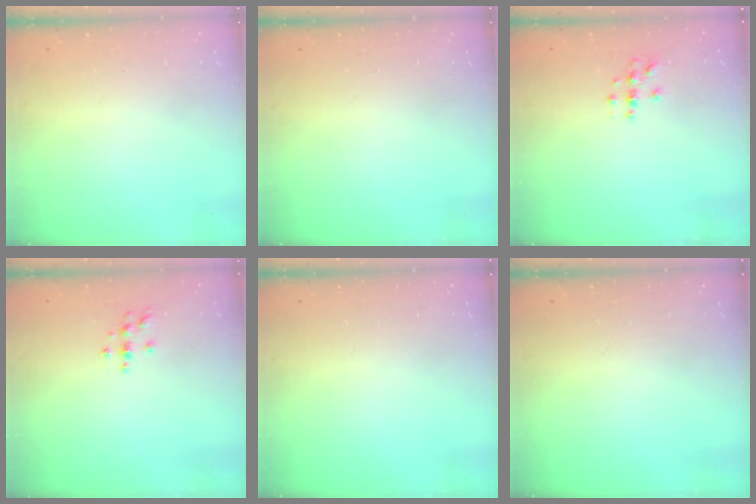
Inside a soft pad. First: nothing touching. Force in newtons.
{"total": 0.0}
{"total": 2.7, "press": 2.7, "slide": 0.3}
{"total": 3.7, "press": 3.7, "slide": 0.5}
{"total": 0.0}
{"total": 0.0}